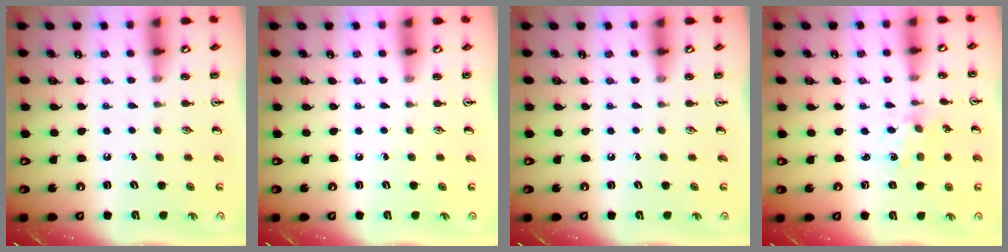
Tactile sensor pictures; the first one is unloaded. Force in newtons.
{"total": 0.0}
{"total": 0.0}
{"total": 1.1, "press": 1.1, "slide": 0.3}